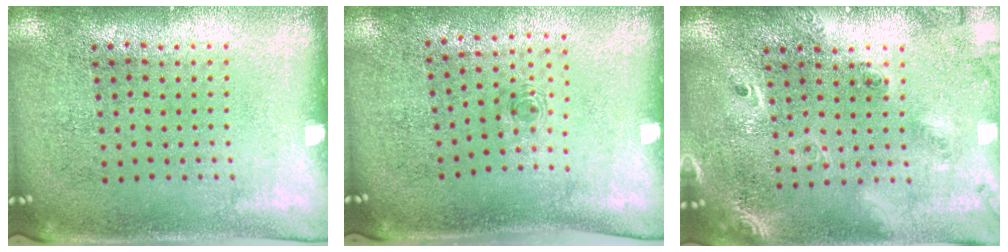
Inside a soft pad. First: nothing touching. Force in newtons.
{"total": 0.6, "press": 0.3, "slide": 0.5}
{"total": 2.0, "press": 1.7, "slide": 1.0}